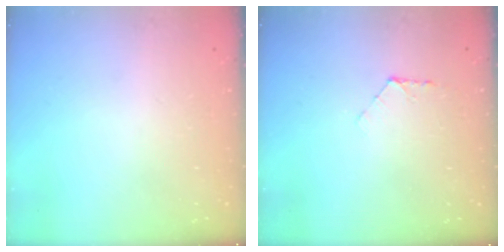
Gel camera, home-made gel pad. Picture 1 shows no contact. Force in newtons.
{"total": 5.8, "press": 5.7, "slide": 0.6}